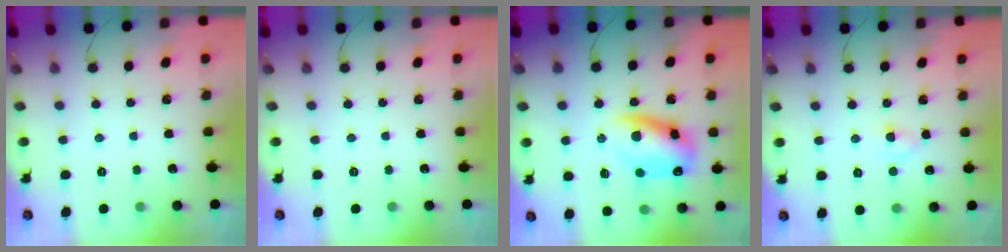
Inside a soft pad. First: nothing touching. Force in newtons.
{"total": 0.0}
{"total": 13.8, "press": 13.4, "slide": 3.2}
{"total": 2.6, "press": 2.4, "slide": 1.0}